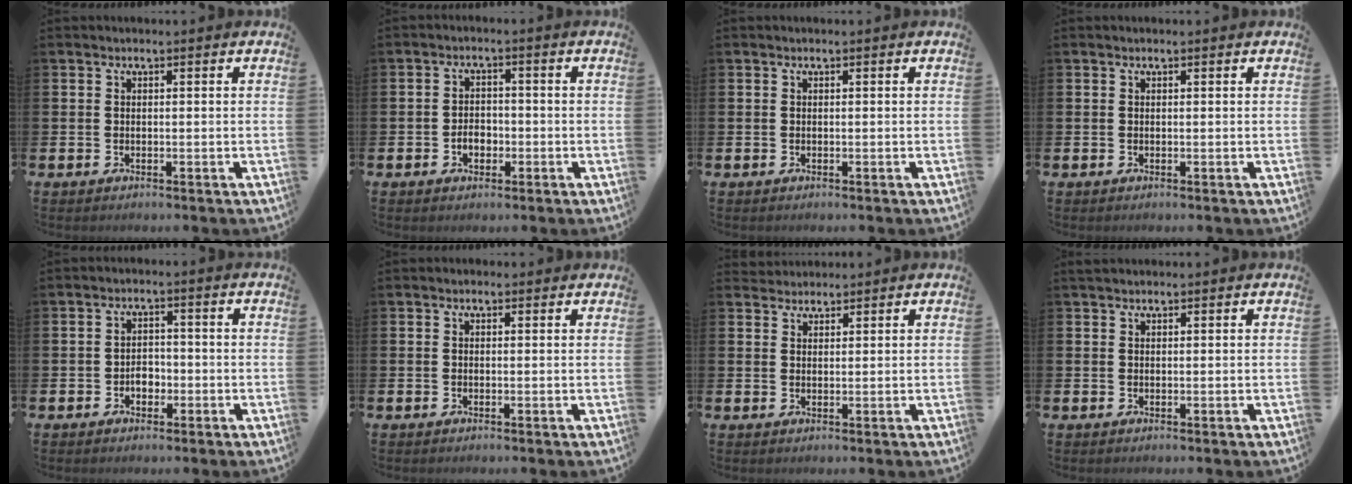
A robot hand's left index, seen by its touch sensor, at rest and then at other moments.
{"total": 2.7, "force": [-0.9, 2.0, 1.7], "torque": [-0.019, -0.002, -0.022]}
{"total": 0.0}
{"total": 0.0}
{"total": 2.3, "force": [-0.8, 1.8, 1.3], "torque": [-0.011, 0.000, -0.022]}
{"total": 0.7, "force": [0.5, 0.4, 0.2], "torque": [0.010, 0.000, 0.005]}
{"total": 2.4, "force": [2.3, 0.7, -0.2], "torque": [0.005, -0.005, 0.043]}
{"total": 1.1, "force": [1.1, 0.3, 0.2], "torque": [0.011, -0.003, 0.017]}